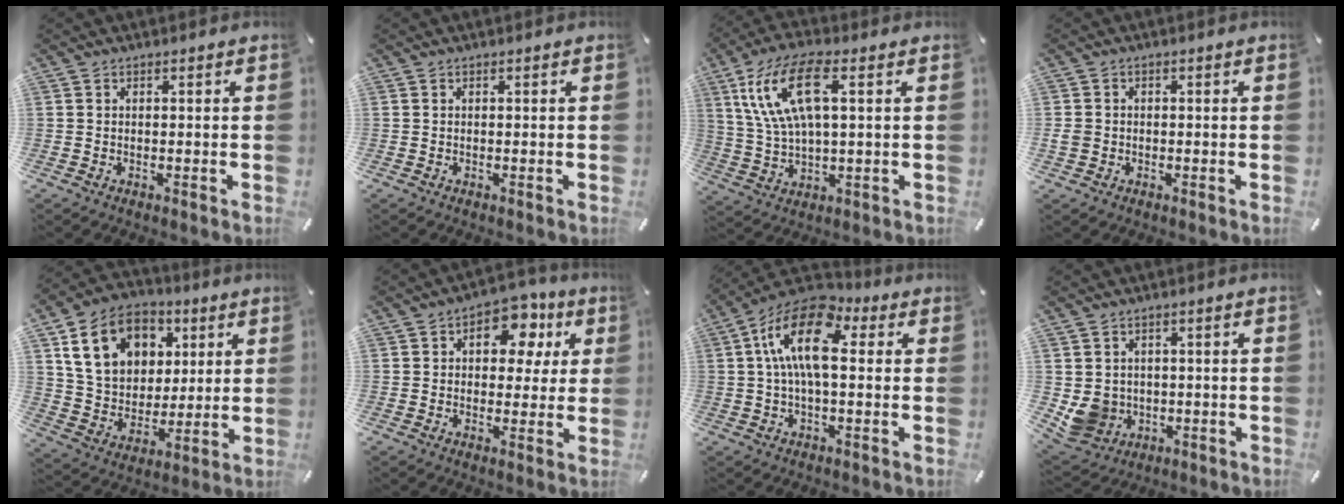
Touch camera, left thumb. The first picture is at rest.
{"total": 0.0}
{"total": 14.0, "force": [5.0, 5.7, 11.8], "torque": [-0.254, 0.005, 0.087]}
{"total": 2.5, "force": [-0.6, 2.3, 0.7], "torque": [-0.012, 0.004, -0.012]}
{"total": 16.1, "force": [6.3, 12.8, 7.6], "torque": [-0.149, -0.007, 0.124]}
{"total": 10.6, "force": [3.9, 7.3, 6.7], "torque": [-0.083, -0.015, 0.063]}
{"total": 15.1, "force": [3.0, 7.4, 12.8], "torque": [-0.250, -0.006, 0.052]}
{"total": 7.2, "force": [0.0, 7.0, 1.5], "torque": [-0.062, -0.008, 0.002]}